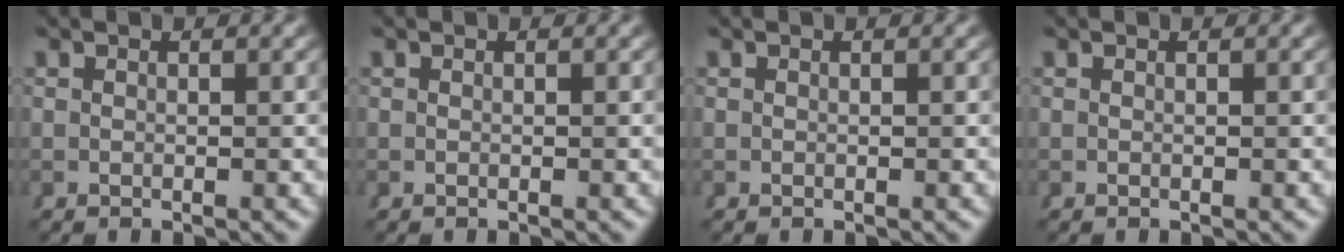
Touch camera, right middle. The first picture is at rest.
{"total": 0.0}
{"total": 0.0}
{"total": 0.0}